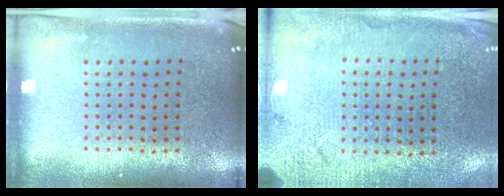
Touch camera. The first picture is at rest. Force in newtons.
{"total": 2.6, "press": 2.5, "slide": 0.5}